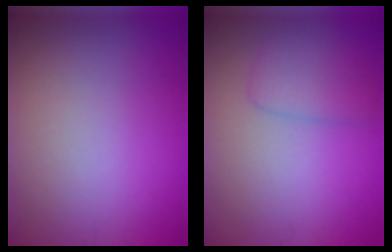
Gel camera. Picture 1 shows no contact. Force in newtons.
{"total": 2.6, "press": 2.6, "slide": 0.1}